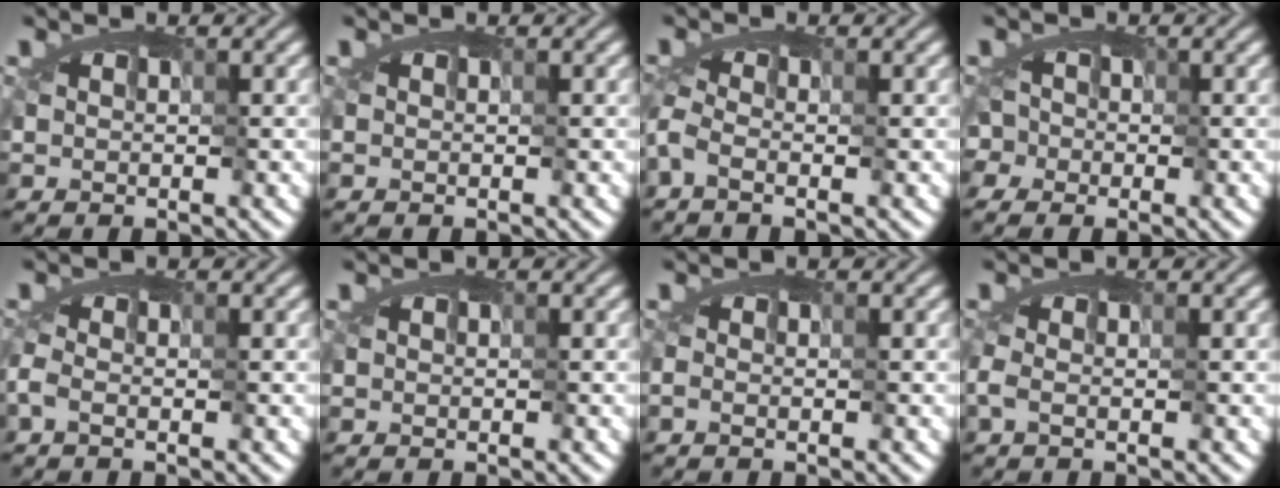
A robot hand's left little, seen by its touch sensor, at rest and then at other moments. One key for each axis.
{"total": 0.0}
{"total": 1.9, "fx": -1.6, "fy": 0.0, "fz": 0.9, "tx": -0.027, "ty": -0.004, "tz": -0.031}
{"total": 3.3, "fx": 0.0, "fy": 2.6, "fz": 2.1, "tx": -0.038, "ty": 0.021, "tz": -0.006}
{"total": 0.9, "fx": -0.7, "fy": -0.1, "fz": 0.5, "tx": -0.016, "ty": -0.005, "tz": -0.008}
{"total": 0.0}
{"total": 0.8, "fx": -0.3, "fy": -0.6, "fz": -0.3, "tx": 0.007, "ty": -0.005, "tz": -0.007}
{"total": 0.7, "fx": -0.5, "fy": -0.4, "fz": 0.2, "tx": -0.010, "ty": -0.006, "tz": -0.003}